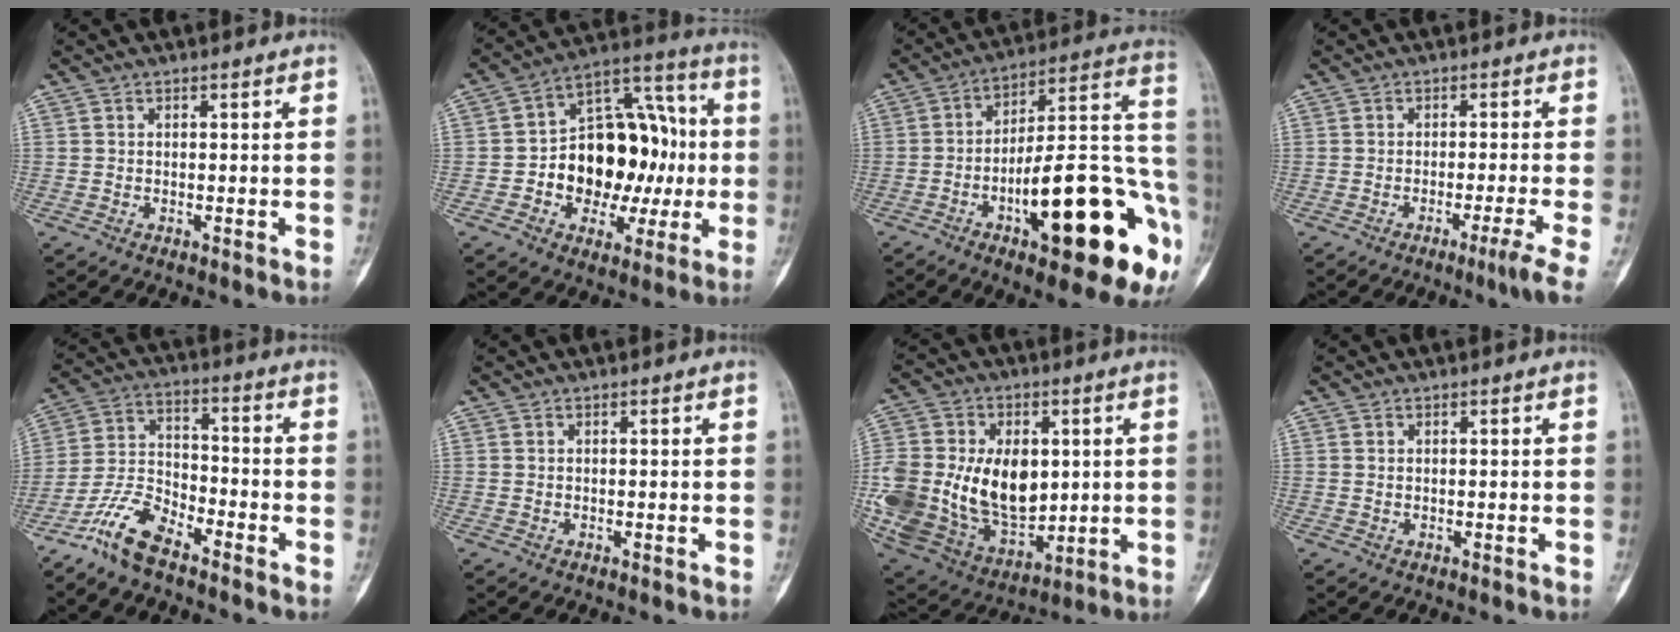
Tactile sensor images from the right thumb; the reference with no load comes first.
{"total": 20.5, "force": [-1.4, 14.1, 14.7], "torque": [-0.167, 0.049, -0.014]}
{"total": 27.5, "force": [-10.0, 8.5, 24.1], "torque": [-0.292, 0.048, -0.139]}
{"total": 4.9, "force": [-2.7, -0.9, 4.0], "torque": [-0.069, -0.001, -0.045]}
{"total": 9.8, "force": [-7.4, 3.5, 5.4], "torque": [-0.118, 0.047, -0.155]}
{"total": 0.0}
{"total": 28.2, "force": [1.2, 19.3, 20.6], "torque": [-0.423, -0.002, 0.050]}
{"total": 0.0}